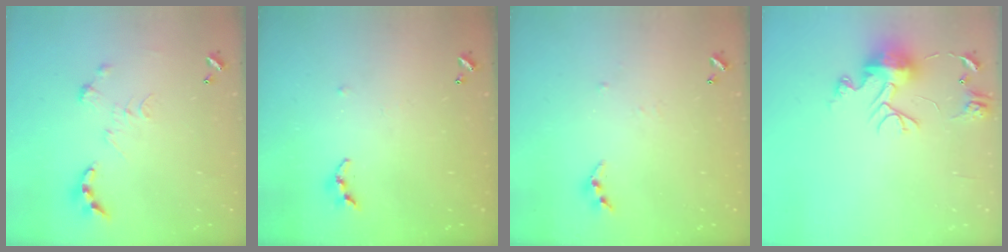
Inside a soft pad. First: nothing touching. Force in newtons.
{"total": 4.3, "press": 4.3, "slide": 0.4}
{"total": 3.4, "press": 3.4, "slide": 0.4}
{"total": 10.8, "press": 10.8, "slide": 1.2}